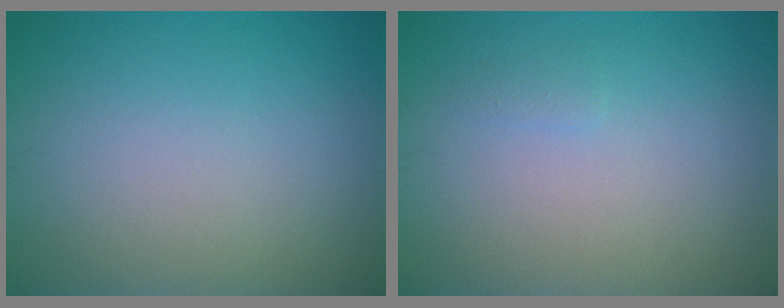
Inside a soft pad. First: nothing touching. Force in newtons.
{"total": 0.6, "press": 0.5, "slide": 0.1}